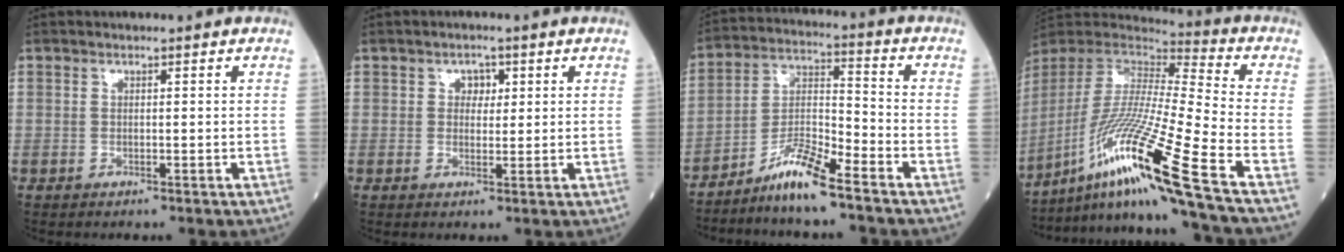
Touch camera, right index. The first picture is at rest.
{"total": 2.2, "force": [0.8, 1.6, 1.3], "torque": [-0.013, 0.004, 0.009]}
{"total": 8.0, "force": [-6.4, 0.2, 4.9], "torque": [-0.098, -0.006, -0.123]}
{"total": 23.7, "force": [-14.3, -2.0, 18.8], "torque": [-0.388, -0.035, -0.270]}